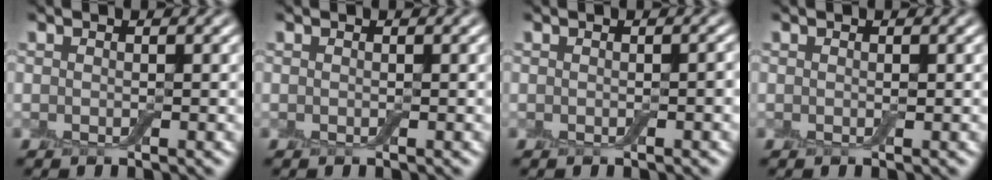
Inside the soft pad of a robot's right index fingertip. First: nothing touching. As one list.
[{"total": 0.0}, {"total": 0.5, "force": [-0.2, 0.1, 0.5], "torque": [-0.008, 0.004, 0.000]}, {"total": 0.0}]